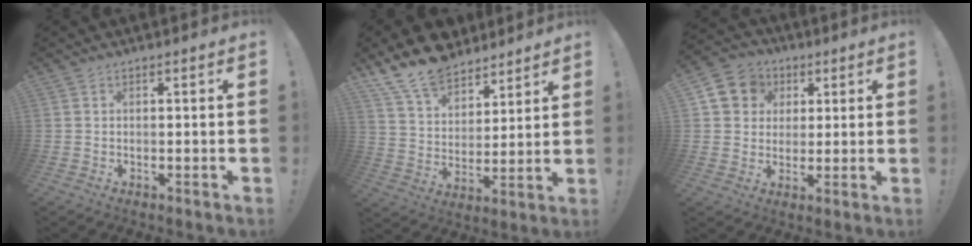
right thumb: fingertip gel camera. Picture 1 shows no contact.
{"total": 13.8, "force": [11.3, 6.9, 4.0], "torque": [-0.086, -0.081, 0.216]}
{"total": 9.6, "force": [3.0, 8.6, 2.9], "torque": [-0.039, -0.010, 0.062]}